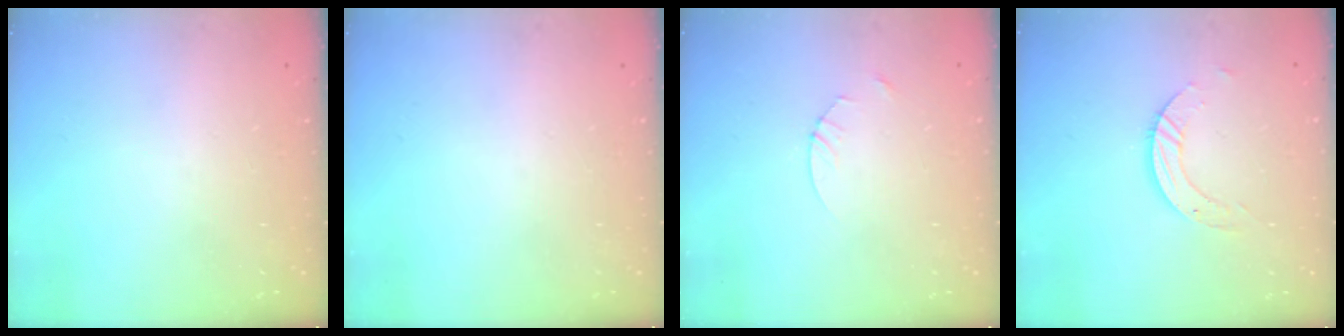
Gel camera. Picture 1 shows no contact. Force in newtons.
{"total": 0.0}
{"total": 2.5, "press": 2.5, "slide": 0.3}
{"total": 4.5, "press": 4.5, "slide": 0.1}